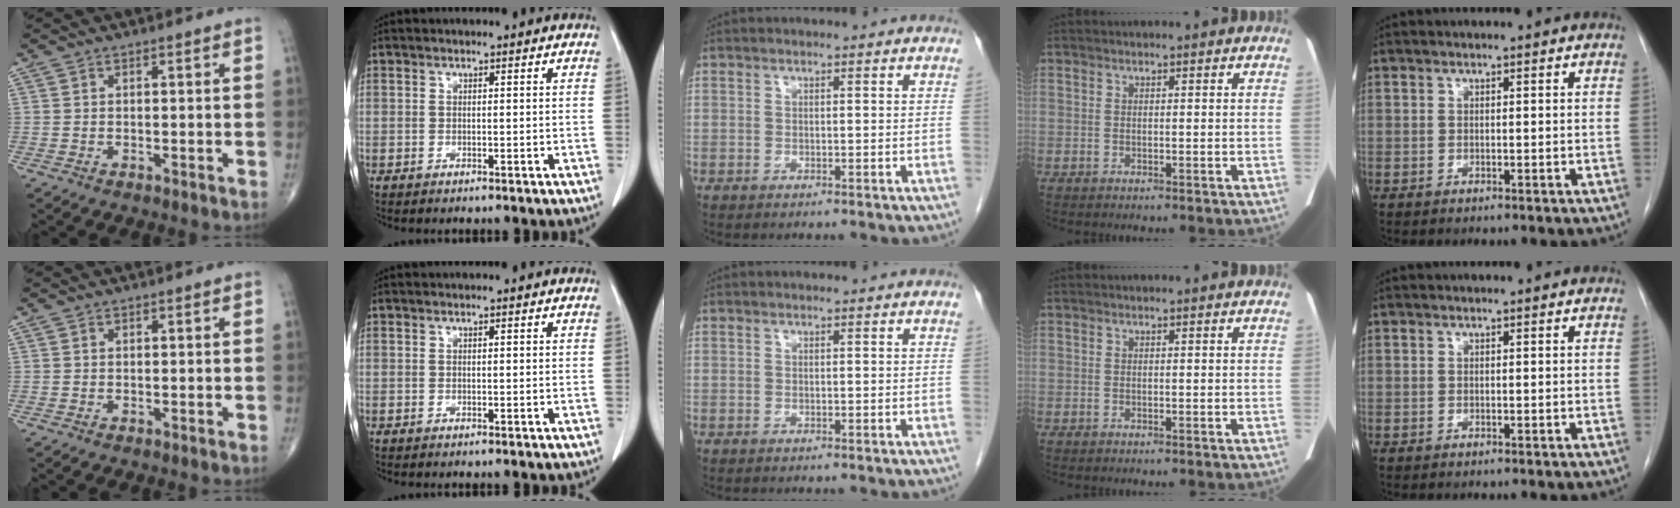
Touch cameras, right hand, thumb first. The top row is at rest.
{}